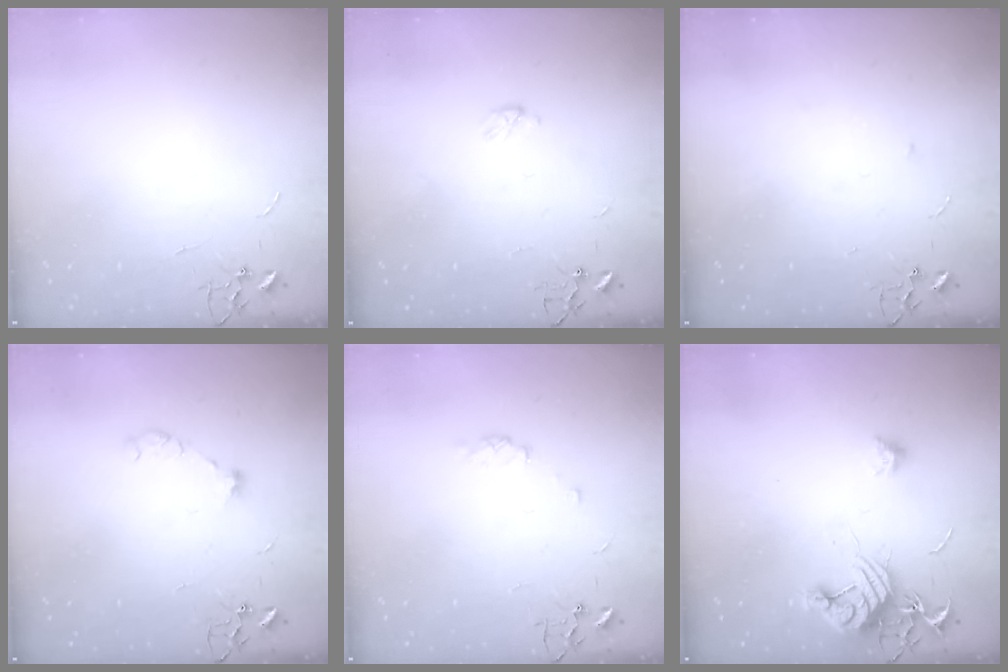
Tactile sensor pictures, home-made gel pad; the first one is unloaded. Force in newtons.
{"total": 3.0, "press": 3.0, "slide": 0.5}
{"total": 4.0, "press": 3.9, "slide": 0.9}
{"total": 7.9, "press": 7.8, "slide": 1.5}
{"total": 4.1, "press": 4.0, "slide": 0.6}
{"total": 13.3, "press": 13.3, "slide": 1.0}